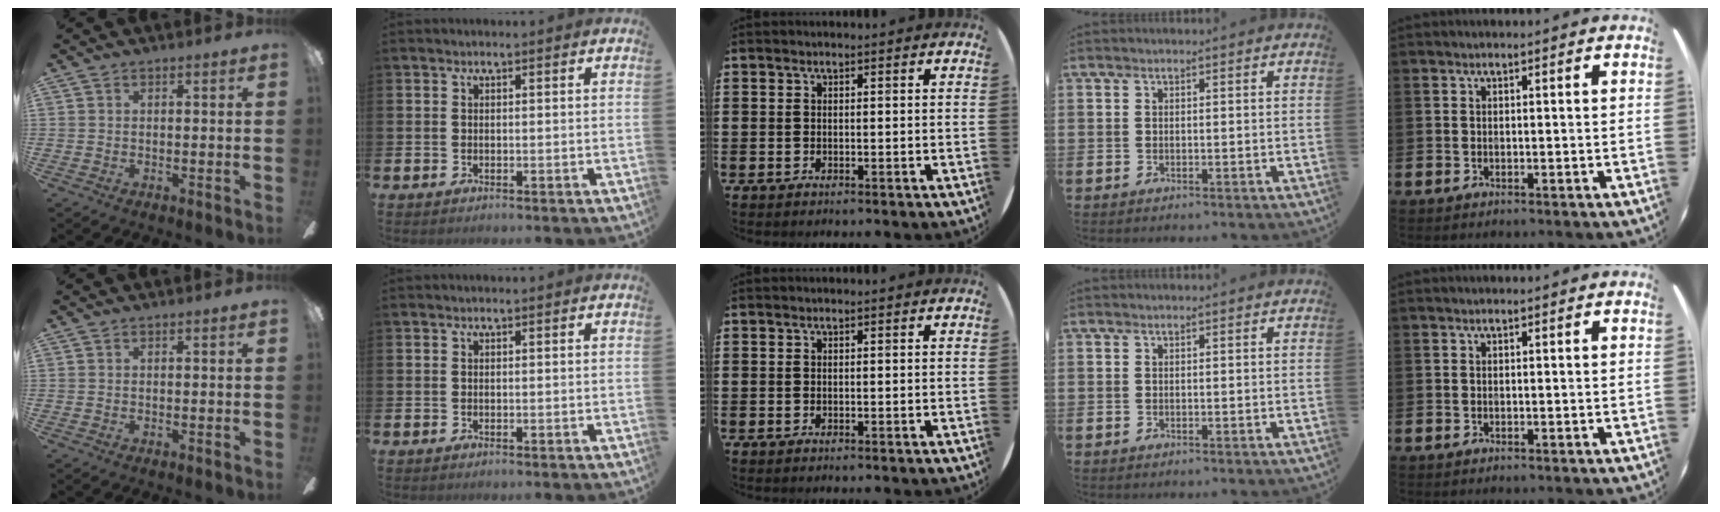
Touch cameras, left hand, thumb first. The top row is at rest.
{}